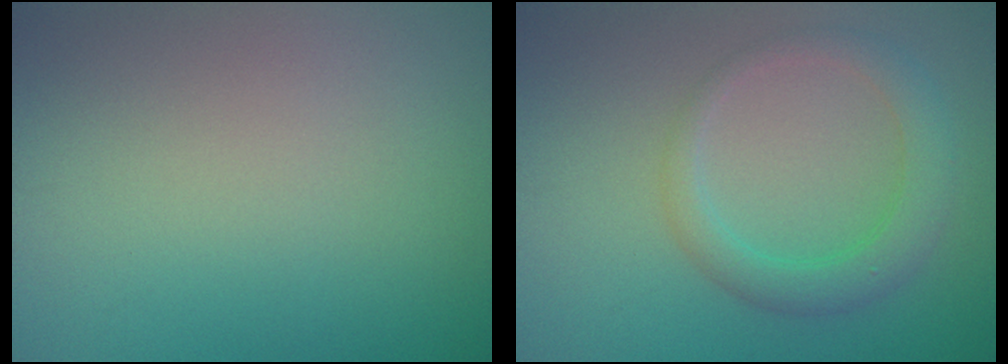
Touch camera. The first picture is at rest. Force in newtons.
{"total": 3.3, "press": 3.3, "slide": 0.1}